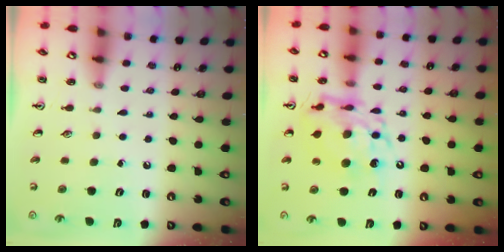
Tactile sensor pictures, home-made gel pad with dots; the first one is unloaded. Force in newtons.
{"total": 13.0, "press": 13.0, "slide": 1.3}